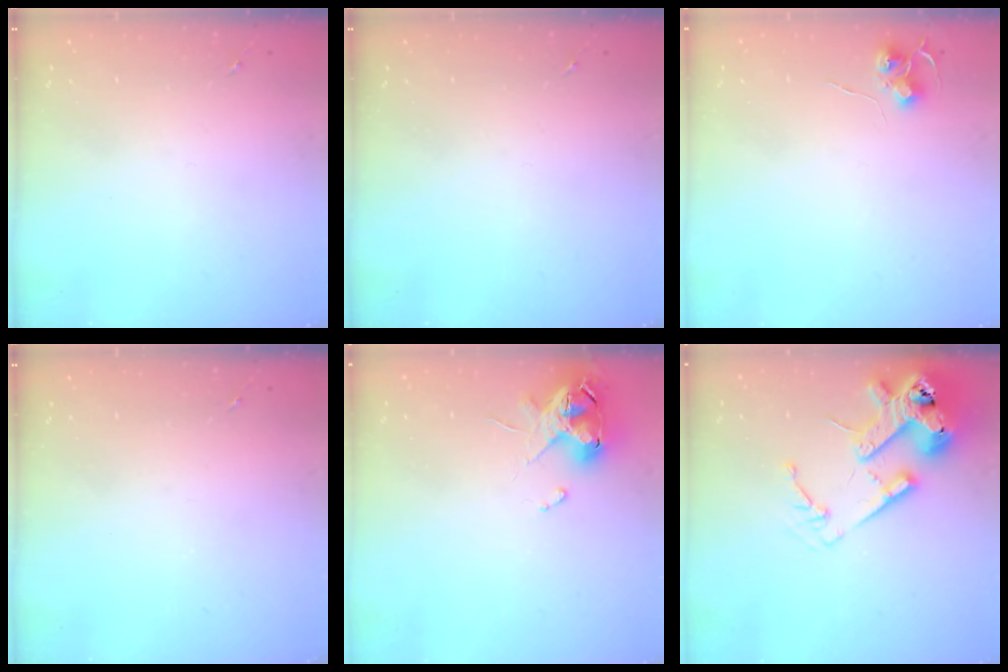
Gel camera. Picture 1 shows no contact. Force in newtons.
{"total": 0.0}
{"total": 6.4, "press": 6.3, "slide": 0.6}
{"total": 0.0}
{"total": 11.5, "press": 11.4, "slide": 1.5}
{"total": 18.0, "press": 17.9, "slide": 2.6}